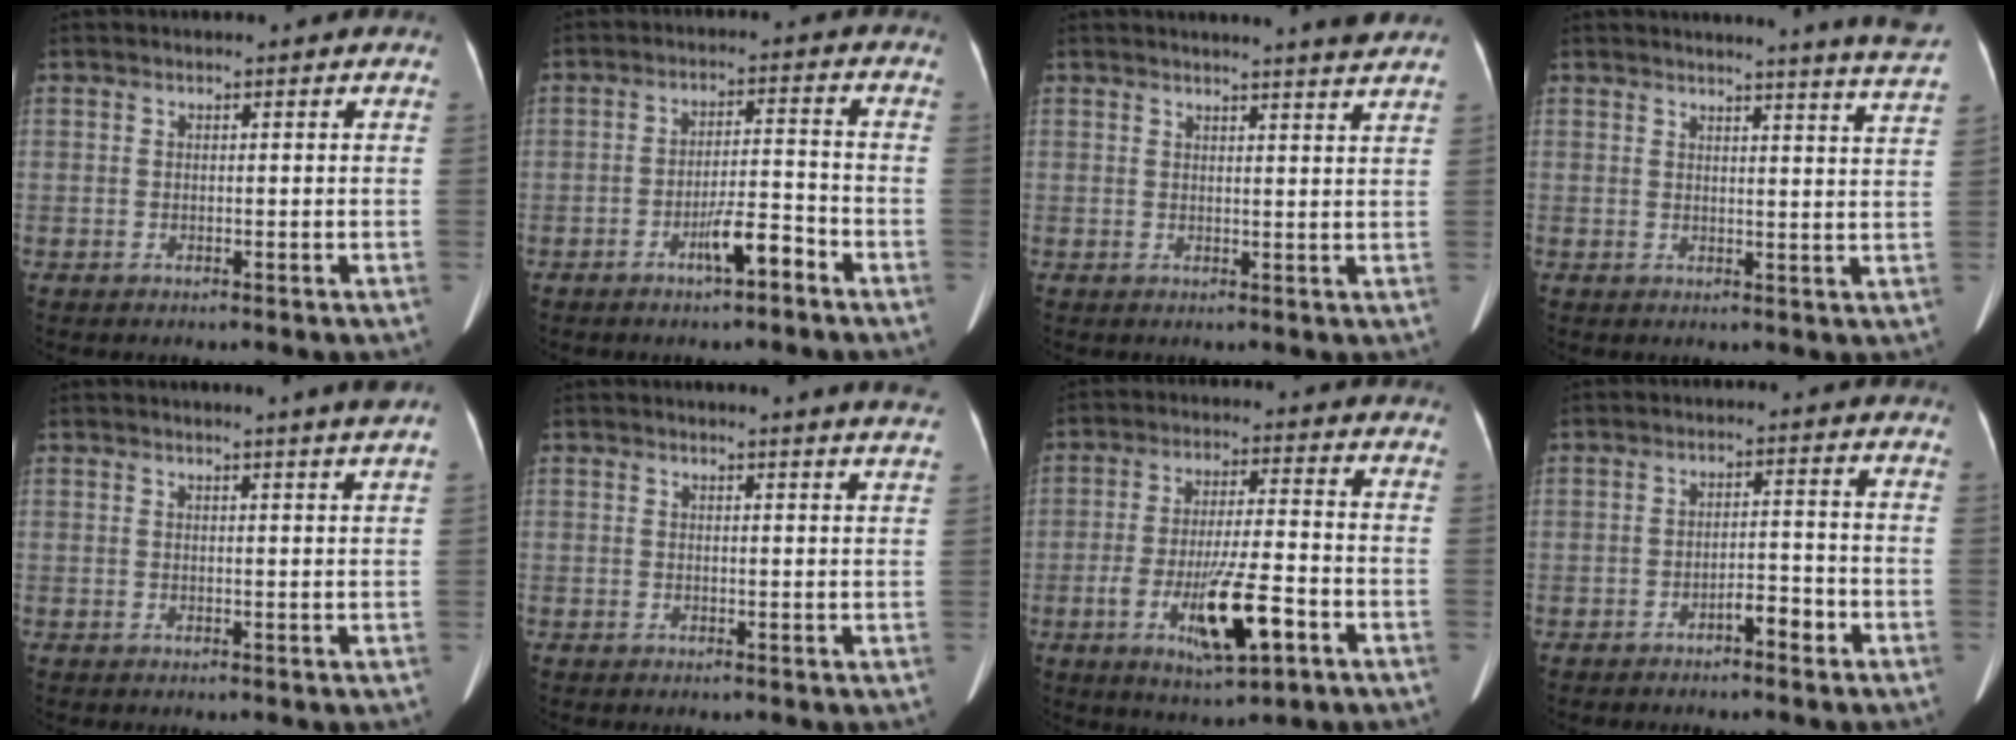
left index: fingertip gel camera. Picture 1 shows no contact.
{"total": 5.4, "force": [-3.4, 0.8, 4.0], "torque": [-0.071, 0.006, -0.058]}
{"total": 5.5, "force": [5.0, -1.0, 2.1], "torque": [-0.031, -0.004, 0.049]}
{"total": 9.7, "force": [9.0, -2.1, 2.7], "torque": [-0.032, -0.066, 0.084]}
{"total": 3.3, "force": [2.7, -1.0, 1.5], "torque": [-0.021, -0.005, 0.029]}
{"total": 6.7, "force": [6.3, -0.8, 2.3], "torque": [-0.024, -0.016, 0.047]}
{"total": 11.6, "force": [-4.4, 2.1, 10.5], "torque": [-0.192, -0.012, -0.070]}
{"total": 3.2, "force": [-2.2, 0.9, 2.2], "torque": [-0.032, 0.007, -0.036]}